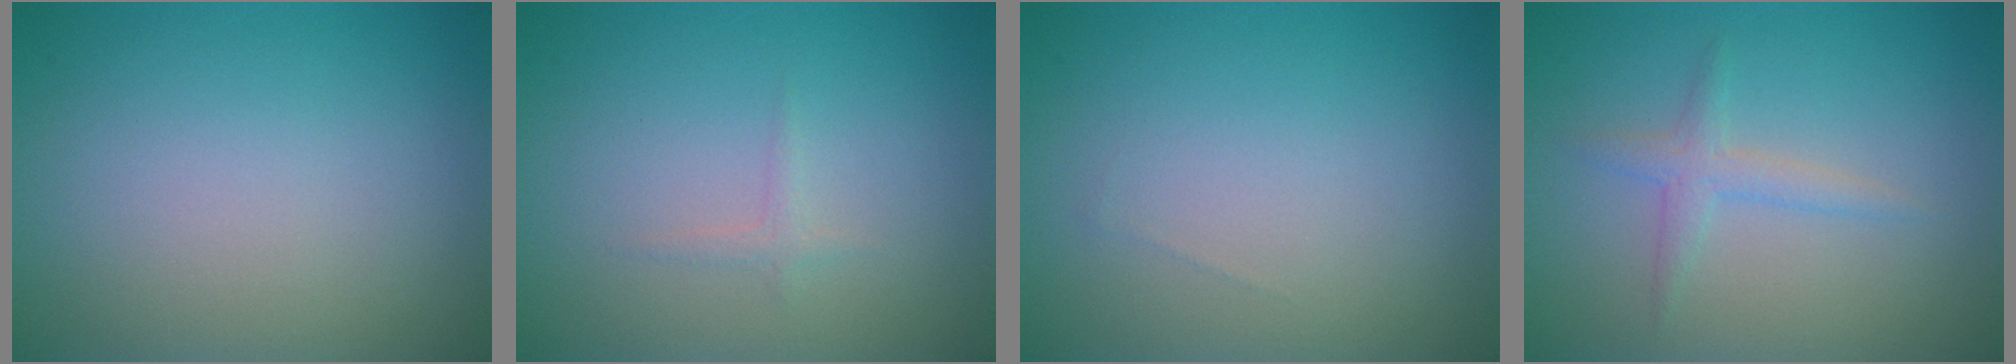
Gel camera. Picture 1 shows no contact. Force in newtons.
{"total": 0.7, "press": 0.7, "slide": 0.0}
{"total": 0.0}
{"total": 1.7, "press": 1.7, "slide": 0.1}